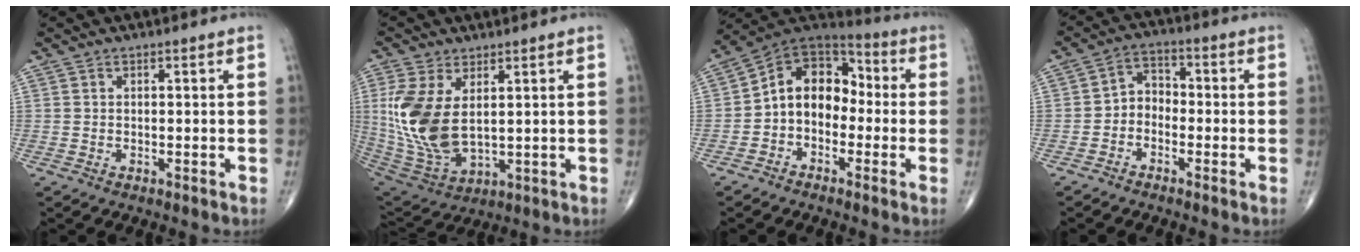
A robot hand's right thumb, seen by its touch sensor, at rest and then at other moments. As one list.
[{"total": 14.5, "force": [2.7, 7.9, 11.8], "torque": [-0.253, -0.016, 0.072]}, {"total": 12.0, "force": [-1.5, 9.0, 7.9], "torque": [-0.092, 0.053, -0.046]}, {"total": 4.5, "force": [-1.8, 3.5, 2.3], "torque": [-0.015, 0.027, -0.051]}]